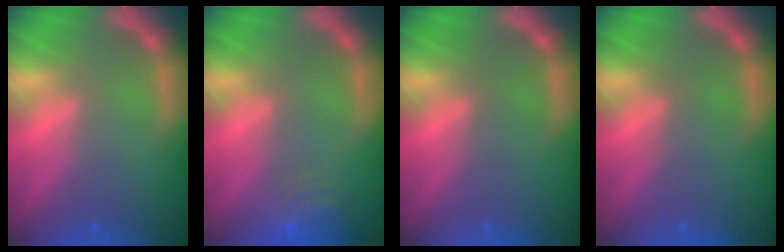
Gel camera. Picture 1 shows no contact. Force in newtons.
{"total": 5.1}
{"total": 0.0}
{"total": 0.0}